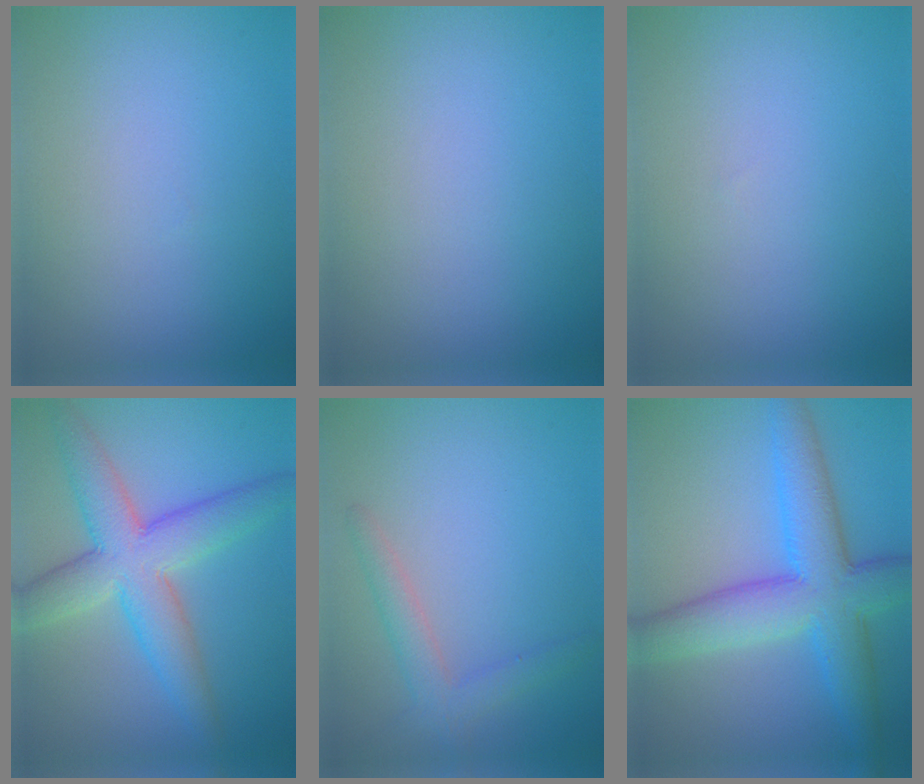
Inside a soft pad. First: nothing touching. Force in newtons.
{"total": 0.0}
{"total": 0.0}
{"total": 7.4, "press": 7.3, "slide": 0.3}
{"total": 2.6, "press": 2.6, "slide": 0.0}
{"total": 8.6, "press": 8.6, "slide": 0.0}